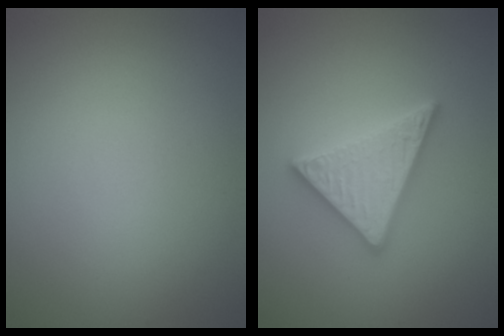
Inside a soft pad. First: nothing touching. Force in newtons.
{"total": 5.0, "press": 5.0, "slide": 0.6}